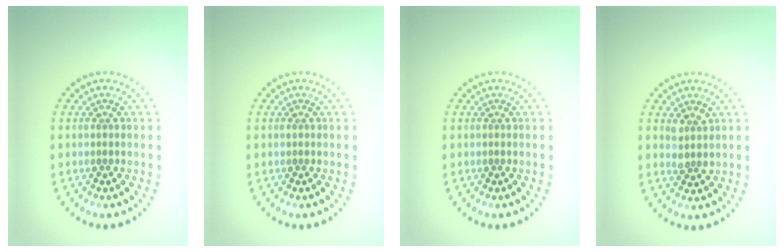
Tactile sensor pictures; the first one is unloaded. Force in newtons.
{"total": 0.0}
{"total": 0.0}
{"total": 1.5, "press": 1.4, "slide": 0.6}